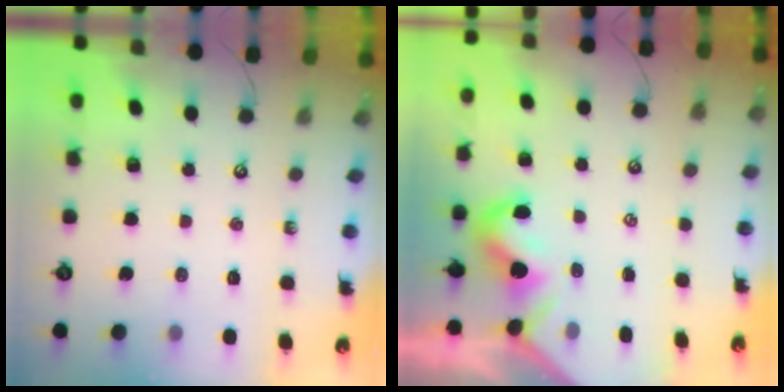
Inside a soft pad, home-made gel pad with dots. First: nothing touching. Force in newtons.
{"total": 2.3, "press": 2.2, "slide": 0.7}